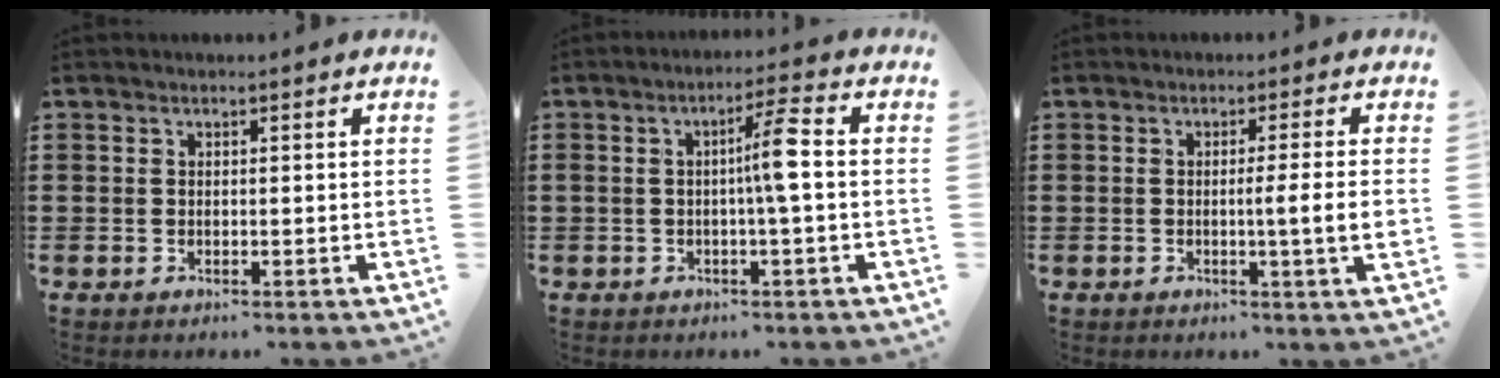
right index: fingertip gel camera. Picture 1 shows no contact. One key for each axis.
{"total": 5.3, "fx": -0.4, "fy": 0.1, "fz": 5.3, "tx": -0.096, "ty": 0.002, "tz": -0.015}
{"total": 5.2, "fx": -0.5, "fy": -0.6, "fz": 5.1, "tx": -0.089, "ty": -0.012, "tz": -0.011}